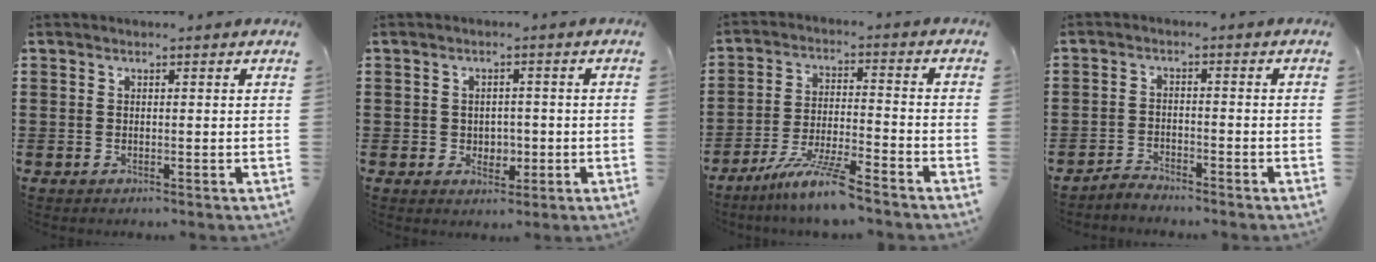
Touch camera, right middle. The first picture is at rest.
{"total": 2.1, "force": [-0.3, 1.9, 0.9], "torque": [-0.016, 0.002, -0.012]}
{"total": 7.9, "force": [-6.5, 0.0, 4.4], "torque": [-0.094, -0.012, -0.124]}
{"total": 2.4, "force": [-2.4, 0.2, 0.0], "torque": [-0.006, 0.004, -0.052]}